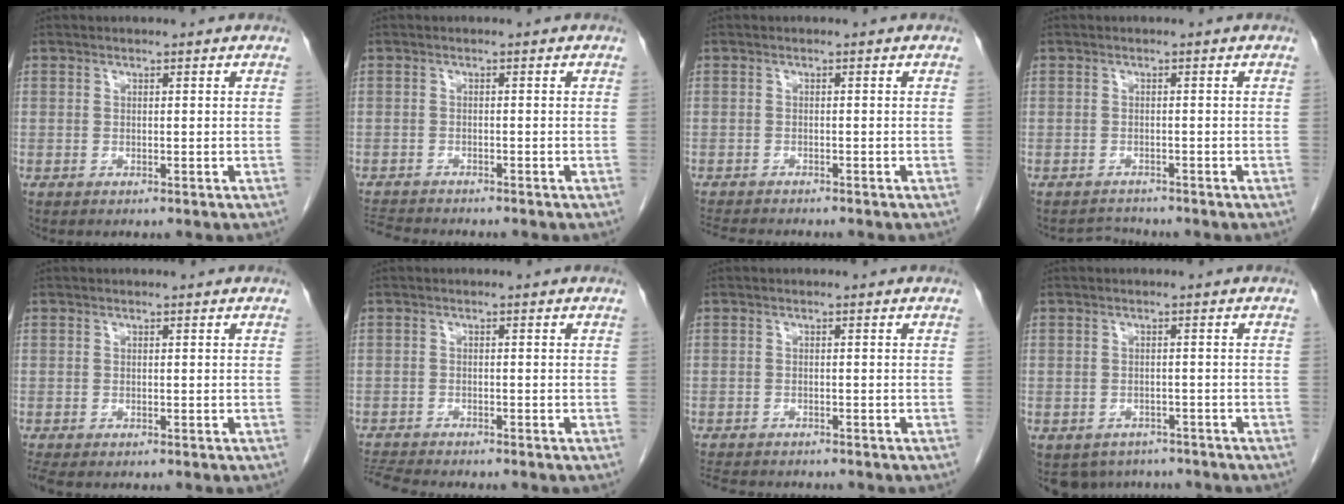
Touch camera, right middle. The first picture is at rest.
{"total": 4.7, "force": [-4.6, 0.2, 1.0], "torque": [-0.021, -0.017, -0.079]}
{"total": 5.4, "force": [-5.0, 0.6, 1.9], "torque": [-0.030, -0.014, -0.080]}
{"total": 1.6, "force": [-1.5, 0.1, -0.7], "torque": [0.007, -0.011, -0.022]}
{"total": 1.4, "force": [-1.2, 0.3, 0.6], "torque": [-0.014, -0.006, -0.022]}
{"total": 4.9, "force": [-4.7, -0.3, 1.1], "torque": [-0.026, -0.019, -0.082]}
{"total": 6.6, "force": [-6.0, 1.6, 2.3], "torque": [-0.037, -0.008, -0.089]}
{"total": 5.8, "force": [-4.9, 3.1, 0.4], "torque": [0.003, 0.003, -0.061]}